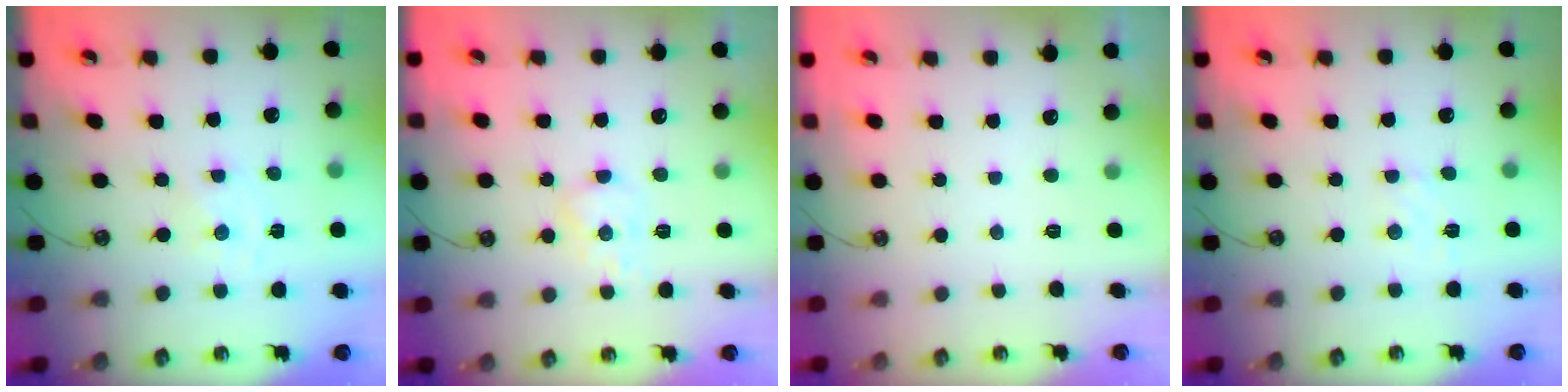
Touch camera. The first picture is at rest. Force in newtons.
{"total": 5.9, "press": 5.8, "slide": 0.9}
{"total": 0.0}
{"total": 2.9, "press": 2.9, "slide": 0.5}